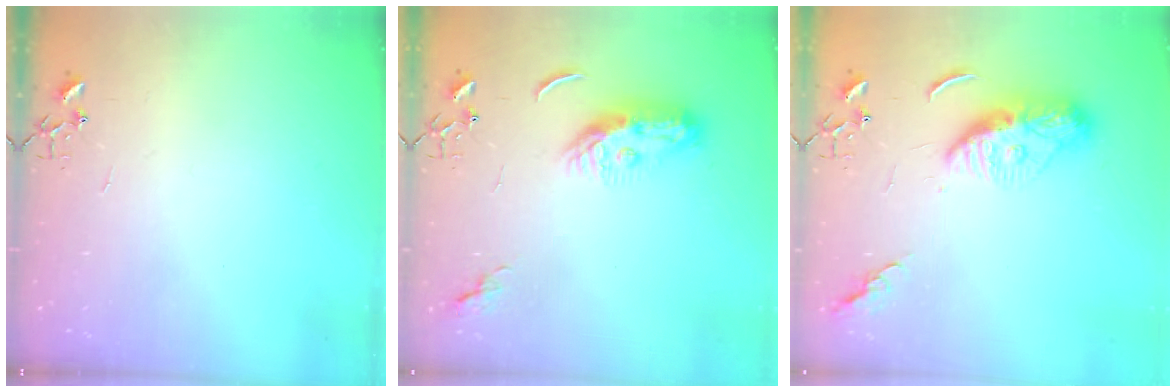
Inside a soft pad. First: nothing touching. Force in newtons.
{"total": 9.3, "press": 9.2, "slide": 1.2}
{"total": 11.6, "press": 11.6, "slide": 1.0}